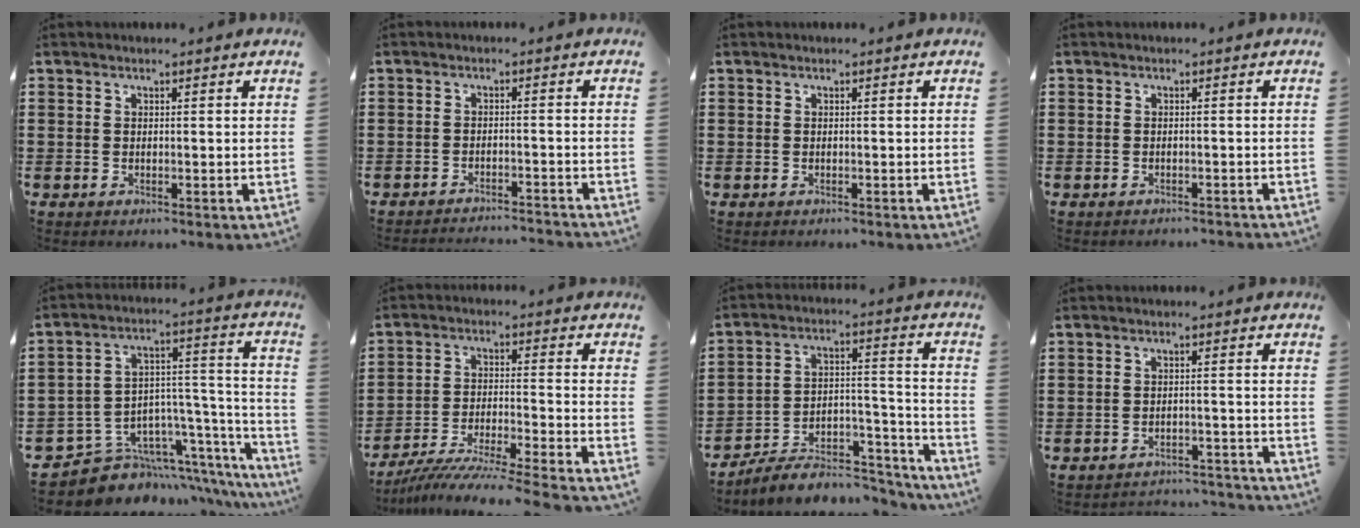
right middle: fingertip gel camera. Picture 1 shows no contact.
{"total": 2.5, "force": [-2.5, -0.2, 0.2], "torque": [-0.008, 0.000, -0.052]}
{"total": 0.0}
{"total": 1.0, "force": [-1.0, 0.1, -0.1], "torque": [-0.001, 0.002, -0.023]}
{"total": 8.0, "force": [-6.1, 4.8, 2.0], "torque": [-0.041, -0.008, -0.103]}
{"total": 8.3, "force": [-7.9, -0.9, 2.6], "torque": [-0.048, -0.010, -0.157]}
{"total": 7.8, "force": [-7.1, 2.1, 2.5], "torque": [-0.035, 0.014, -0.133]}
{"total": 3.1, "force": [-3.0, 0.2, 0.2], "torque": [-0.010, -0.001, -0.064]}